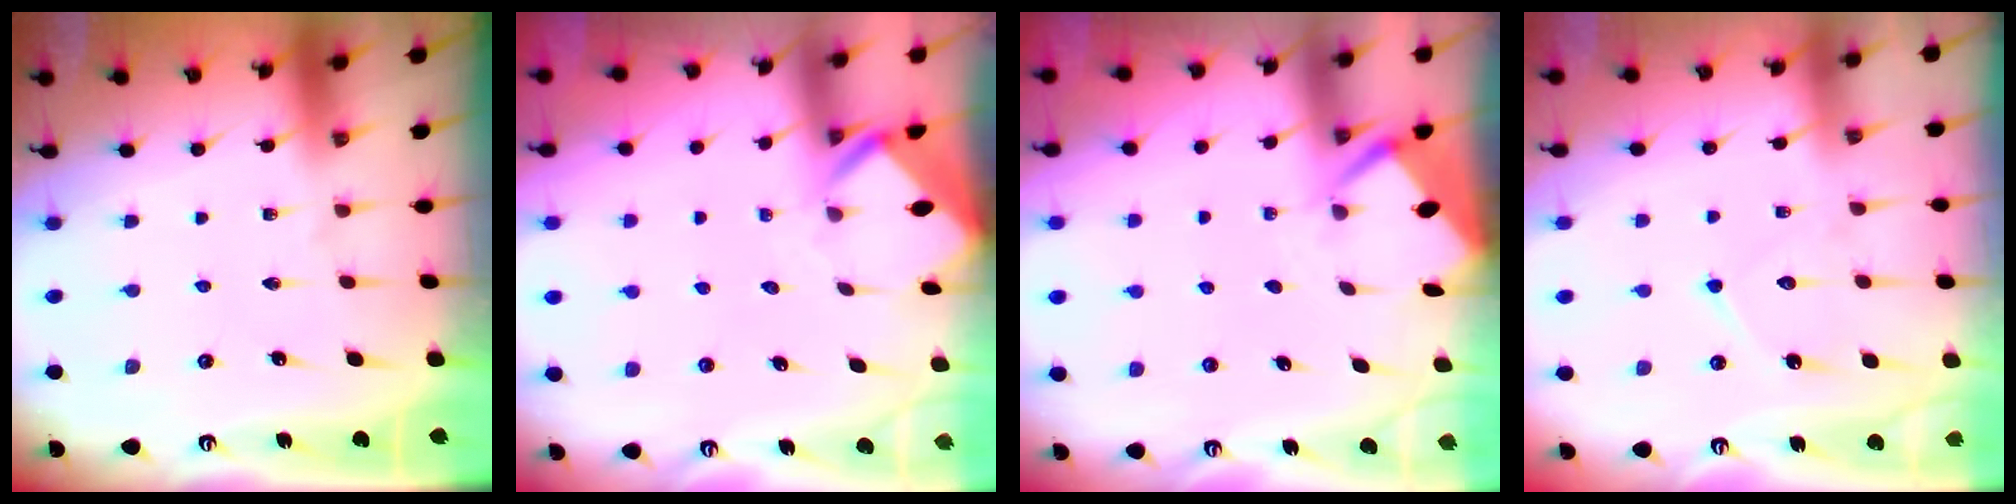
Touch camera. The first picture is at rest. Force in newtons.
{"total": 2.5, "press": 2.5, "slide": 0.1}
{"total": 2.5, "press": 2.5, "slide": 0.4}
{"total": 9.0, "press": 8.9, "slide": 0.7}